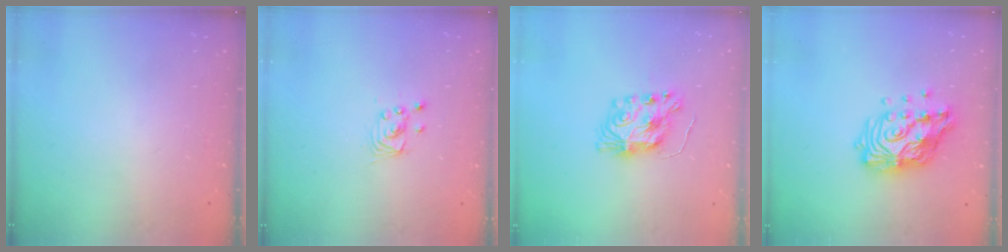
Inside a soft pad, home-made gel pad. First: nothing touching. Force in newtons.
{"total": 2.4, "press": 2.4, "slide": 0.2}
{"total": 8.6, "press": 8.6, "slide": 0.5}
{"total": 15.3, "press": 15.2, "slide": 1.2}